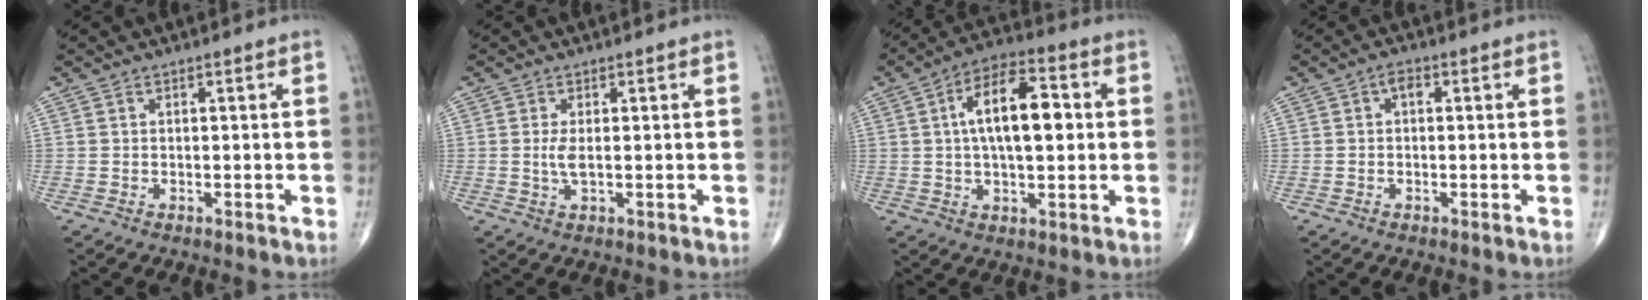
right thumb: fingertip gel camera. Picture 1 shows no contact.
{"total": 2.2, "force": [0.1, 0.6, 2.1], "torque": [-0.051, -0.006, 0.004]}
{"total": 13.7, "force": [1.8, 6.2, 12.0], "torque": [-0.192, 0.016, 0.024]}
{"total": 1.8, "force": [0.3, 1.1, 1.4], "torque": [-0.013, 0.006, -0.001]}